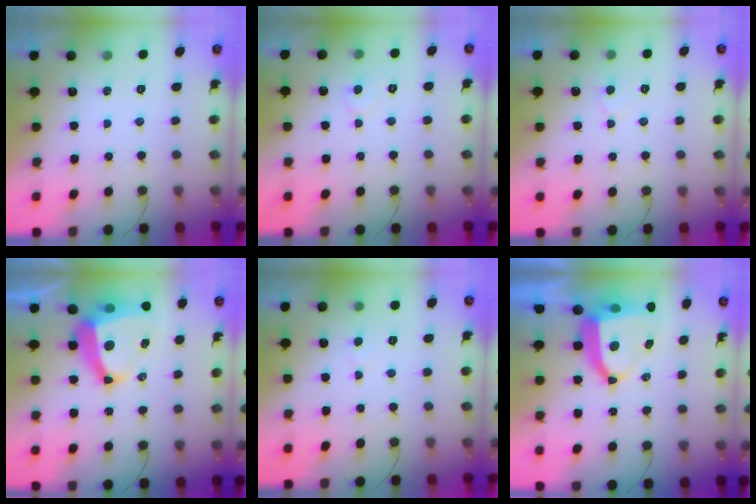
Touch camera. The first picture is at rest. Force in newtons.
{"total": 4.6, "press": 4.6, "slide": 0.5}
{"total": 4.5, "press": 4.5, "slide": 0.5}
{"total": 11.8, "press": 11.7, "slide": 1.3}
{"total": 3.3, "press": 3.3, "slide": 0.3}
{"total": 10.2, "press": 10.2, "slide": 1.1}